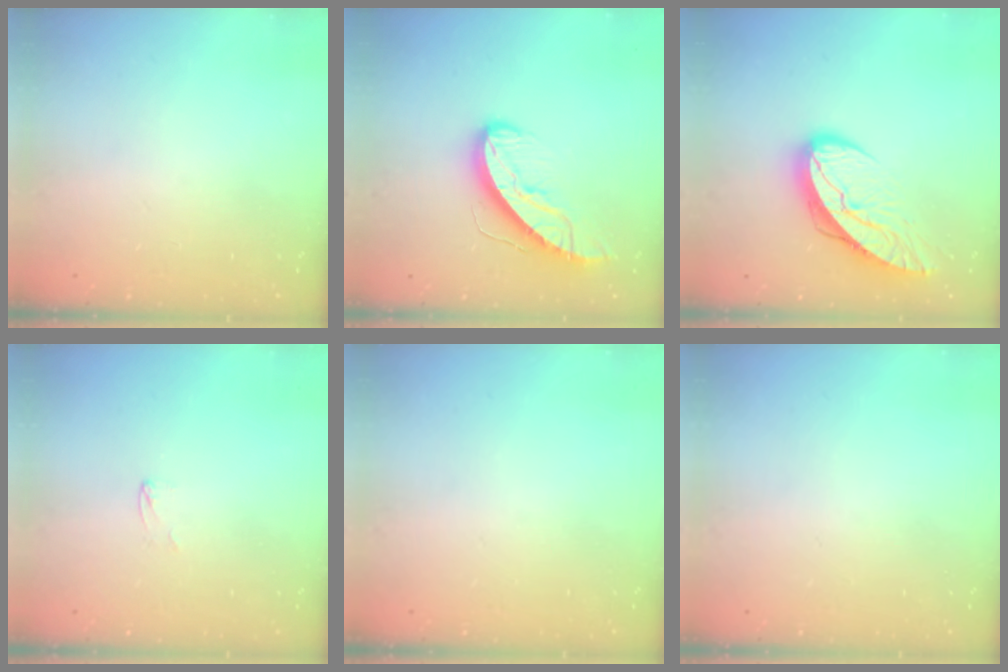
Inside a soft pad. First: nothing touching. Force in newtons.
{"total": 11.2, "press": 11.2, "slide": 0.9}
{"total": 11.7, "press": 11.6, "slide": 1.3}
{"total": 1.7, "press": 1.6, "slide": 0.1}
{"total": 0.0}
{"total": 0.0}